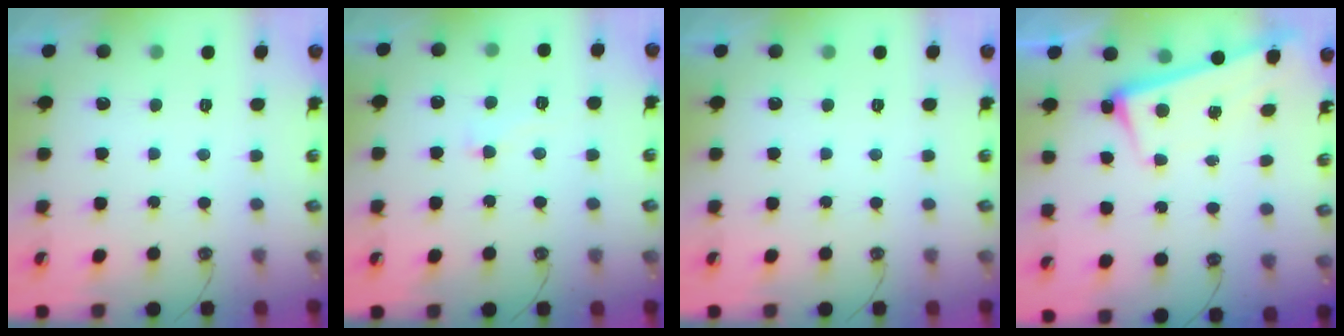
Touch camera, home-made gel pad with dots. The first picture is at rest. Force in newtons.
{"total": 3.2, "press": 3.1, "slide": 0.8}
{"total": 0.0}
{"total": 2.6, "press": 2.5, "slide": 0.7}